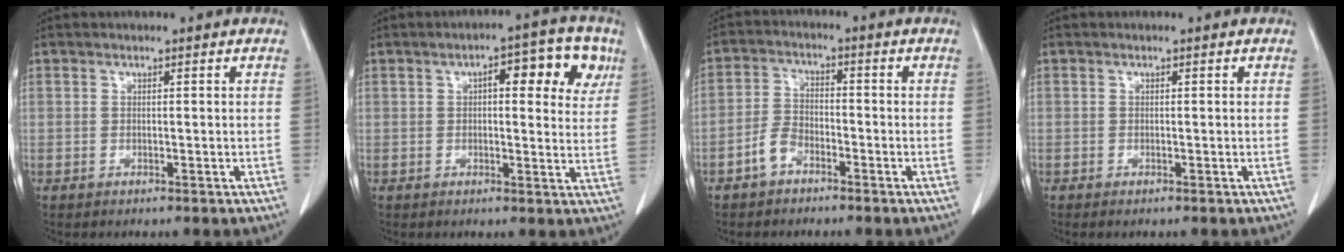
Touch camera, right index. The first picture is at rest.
{"total": 10.5, "force": [3.8, 3.8, 9.0], "torque": [-0.115, 0.025, 0.047]}
{"total": 4.7, "force": [-2.8, 2.8, 2.5], "torque": [-0.058, 0.014, -0.055]}
{"total": 0.9, "force": [-0.3, 0.5, 0.7], "torque": [-0.020, -0.002, -0.003]}